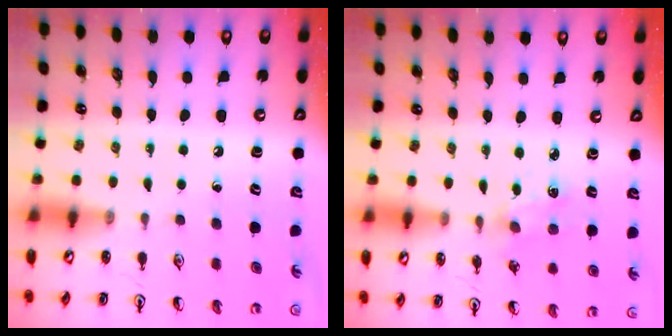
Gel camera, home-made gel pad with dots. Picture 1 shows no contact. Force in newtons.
{"total": 2.2, "press": 2.2, "slide": 0.2}